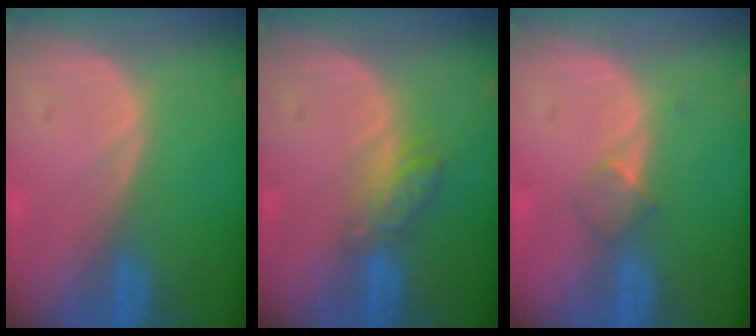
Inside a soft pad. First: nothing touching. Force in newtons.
{"total": 4.3, "press": 4.1, "slide": 1.5}
{"total": 2.3, "press": 2.0, "slide": 1.1}